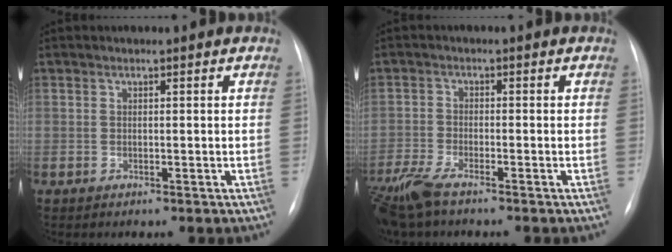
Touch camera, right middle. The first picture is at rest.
{"total": 6.4, "force": [-5.1, 1.1, 3.7], "torque": [-0.085, -0.018, -0.100]}